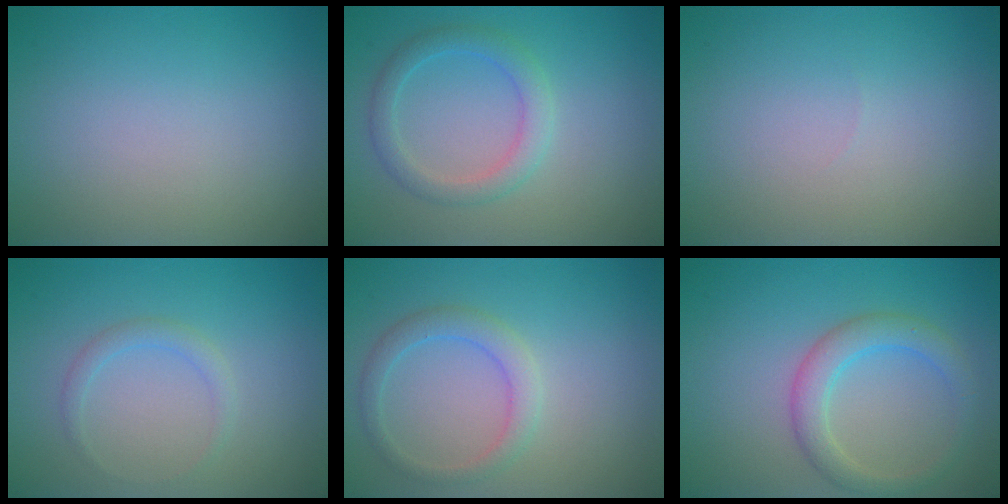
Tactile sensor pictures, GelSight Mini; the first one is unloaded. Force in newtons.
{"total": 2.7, "press": 2.7, "slide": 0.1}
{"total": 0.0}
{"total": 1.3, "press": 1.3, "slide": 0.1}
{"total": 2.3, "press": 2.3, "slide": 0.2}
{"total": 3.2, "press": 3.2, "slide": 0.2}